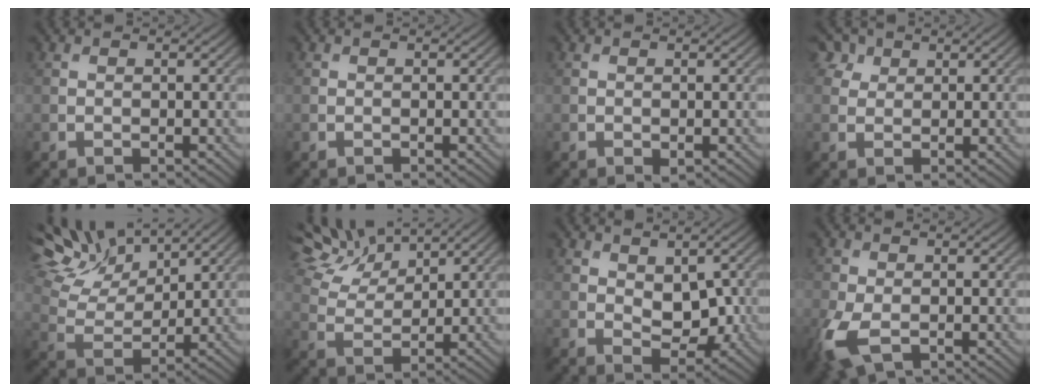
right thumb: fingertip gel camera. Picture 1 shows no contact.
{"total": 0.0}
{"total": 0.6, "force": [-0.2, 0.3, 0.5], "torque": [-0.007, -0.003, -0.001]}
{"total": 2.6, "force": [1.7, 1.9, 0.7], "torque": [-0.016, 0.003, 0.034]}
{"total": 11.4, "force": [8.8, 4.0, 5.9], "torque": [-0.155, 0.014, 0.139]}
{"total": 8.1, "force": [6.6, 2.5, 4.0], "torque": [-0.095, 0.019, 0.122]}
{"total": 5.4, "force": [0.7, 3.2, 4.3], "torque": [-0.071, -0.008, 0.016]}
{"total": 5.3, "force": [-1.8, 3.0, 4.0], "torque": [-0.114, -0.026, -0.032]}